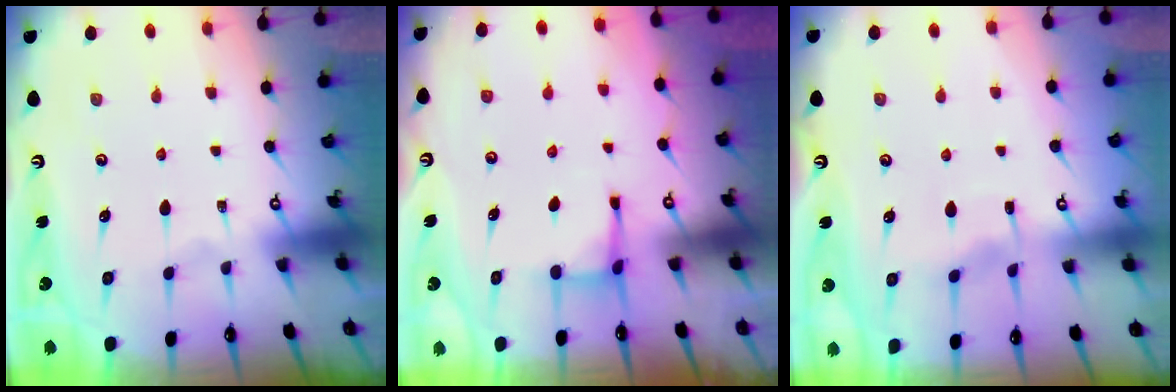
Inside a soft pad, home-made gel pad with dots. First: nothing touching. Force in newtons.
{"total": 3.4, "press": 3.4, "slide": 0.5}
{"total": 4.1, "press": 4.1, "slide": 0.5}